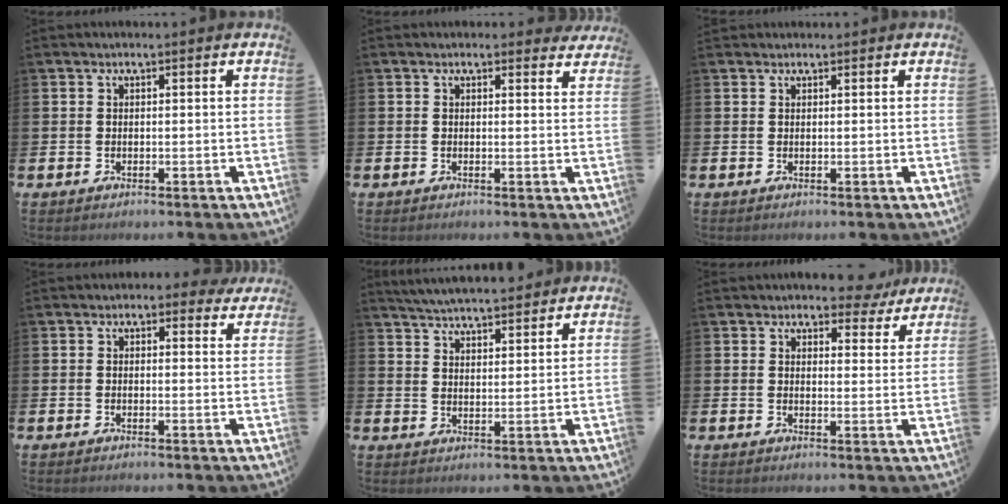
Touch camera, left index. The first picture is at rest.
{"total": 1.2, "force": [1.1, 0.4, 0.3], "torque": [0.003, -0.002, 0.017]}
{"total": 0.7, "force": [0.6, 0.2, 0.0], "torque": [0.008, -0.003, 0.010]}
{"total": 1.3, "force": [1.0, 0.8, 0.4], "torque": [-0.003, 0.002, 0.013]}
{"total": 5.1, "force": [5.0, 0.3, 0.5], "torque": [-0.024, -0.028, 0.090]}
{"total": 4.5, "force": [4.2, 1.5, 0.9], "torque": [-0.006, -0.028, 0.071]}